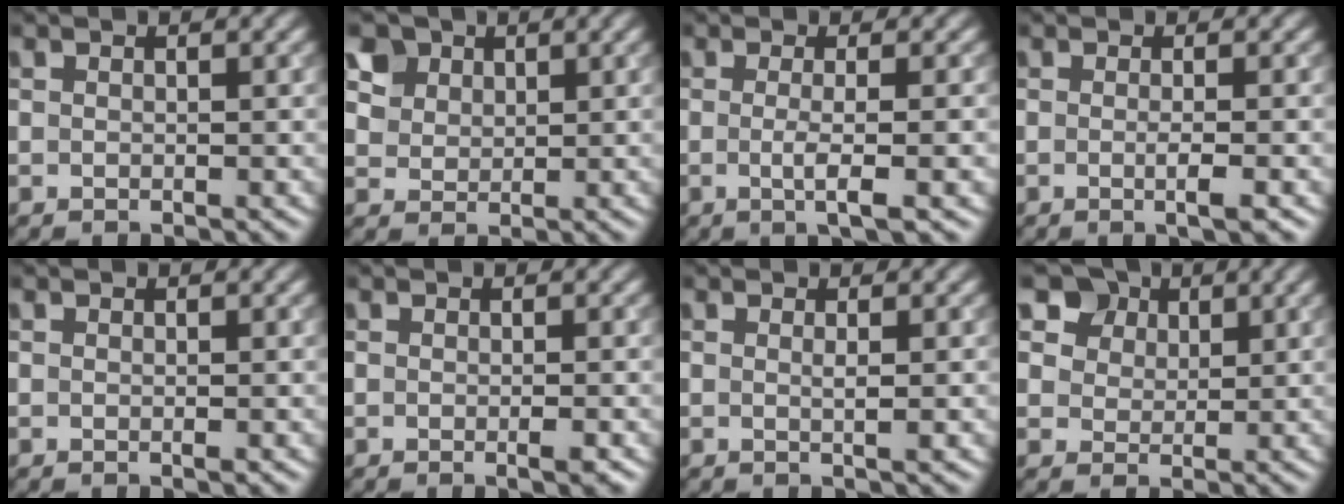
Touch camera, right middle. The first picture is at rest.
{"total": 5.4, "force": [3.3, 3.8, 2.1], "torque": [-0.068, -0.002, 0.064]}
{"total": 3.7, "force": [-0.5, 0.9, 3.6], "torque": [-0.053, -0.008, -0.010]}
{"total": 2.3, "force": [-0.3, 0.6, 2.2], "torque": [-0.026, -0.005, -0.010]}
{"total": 0.6, "force": [0.0, 0.1, 0.6], "torque": [-0.009, -0.001, -0.001]}
{"total": 1.3, "force": [-0.3, 0.2, 1.2], "torque": [-0.014, -0.002, -0.007]}
{"total": 1.3, "force": [0.2, 0.3, 1.3], "torque": [-0.016, 0.002, -0.002]}
{"total": 6.2, "force": [3.7, 4.4, 2.2], "torque": [-0.068, -0.004, 0.068]}